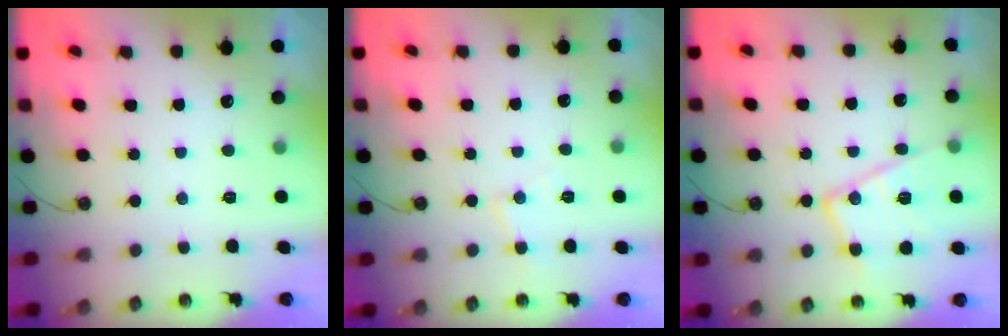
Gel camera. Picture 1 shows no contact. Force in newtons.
{"total": 5.1, "press": 5.1, "slide": 0.5}
{"total": 16.1, "press": 16.1, "slide": 1.2}